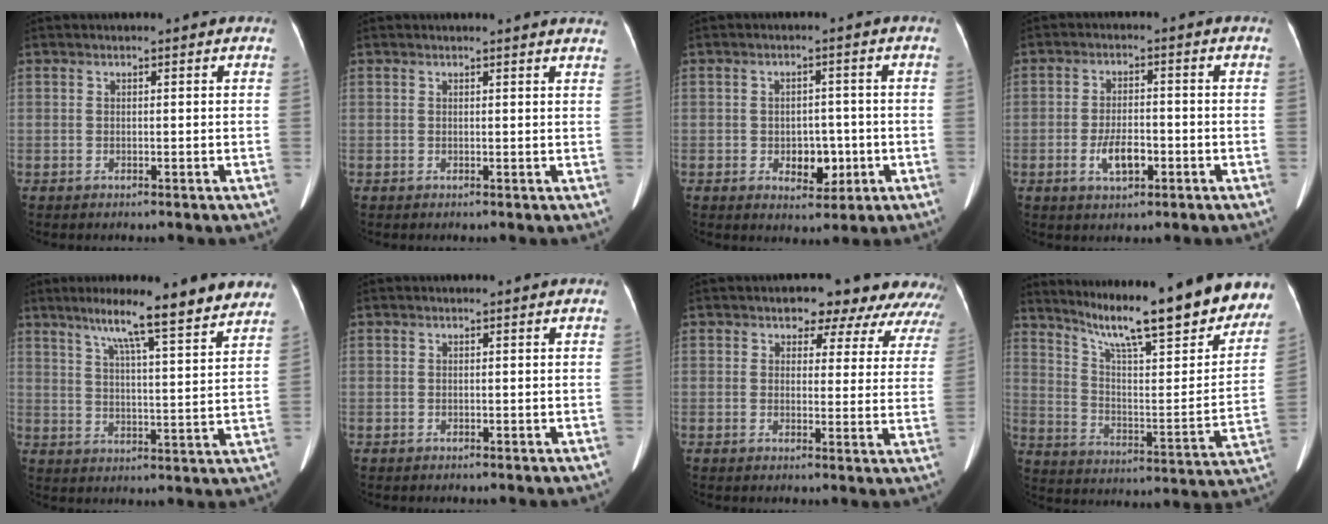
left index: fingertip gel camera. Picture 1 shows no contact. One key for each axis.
{"total": 4.0, "fx": 4.0, "fy": 0.0, "fz": 0.7, "tx": -0.011, "ty": -0.012, "tz": 0.020}
{"total": 4.8, "fx": -1.2, "fy": 3.3, "fz": 3.4, "tx": -0.047, "ty": 0.007, "tz": -0.006}
{"total": 5.0, "fx": -1.9, "fy": 2.1, "fz": 4.1, "tx": -0.084, "ty": 0.000, "tz": -0.028}
{"total": 15.4, "fx": 12.0, "fy": 0.4, "fz": 9.5, "tx": -0.132, "ty": 0.015, "tz": 0.160}
{"total": 0.0}
{"total": 12.2, "fx": 10.1, "fy": 5.6, "fz": 3.8, "tx": -0.002, "ty": -0.006, "tz": 0.088}
{"total": 26.8, "fx": 22.5, "fy": 3.5, "fz": 14.2, "tx": -0.218, "ty": -0.059, "tz": 0.307}